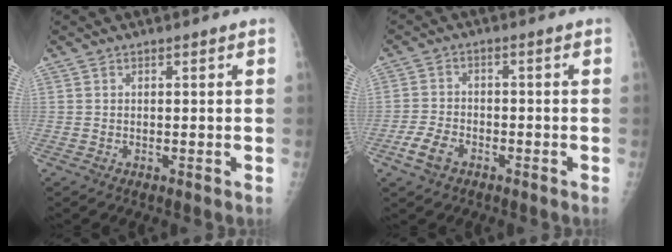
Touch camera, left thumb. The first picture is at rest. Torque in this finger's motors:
{"motor_torque": [-0.59, 0.76, -0.17, -0.11, 0.09]}